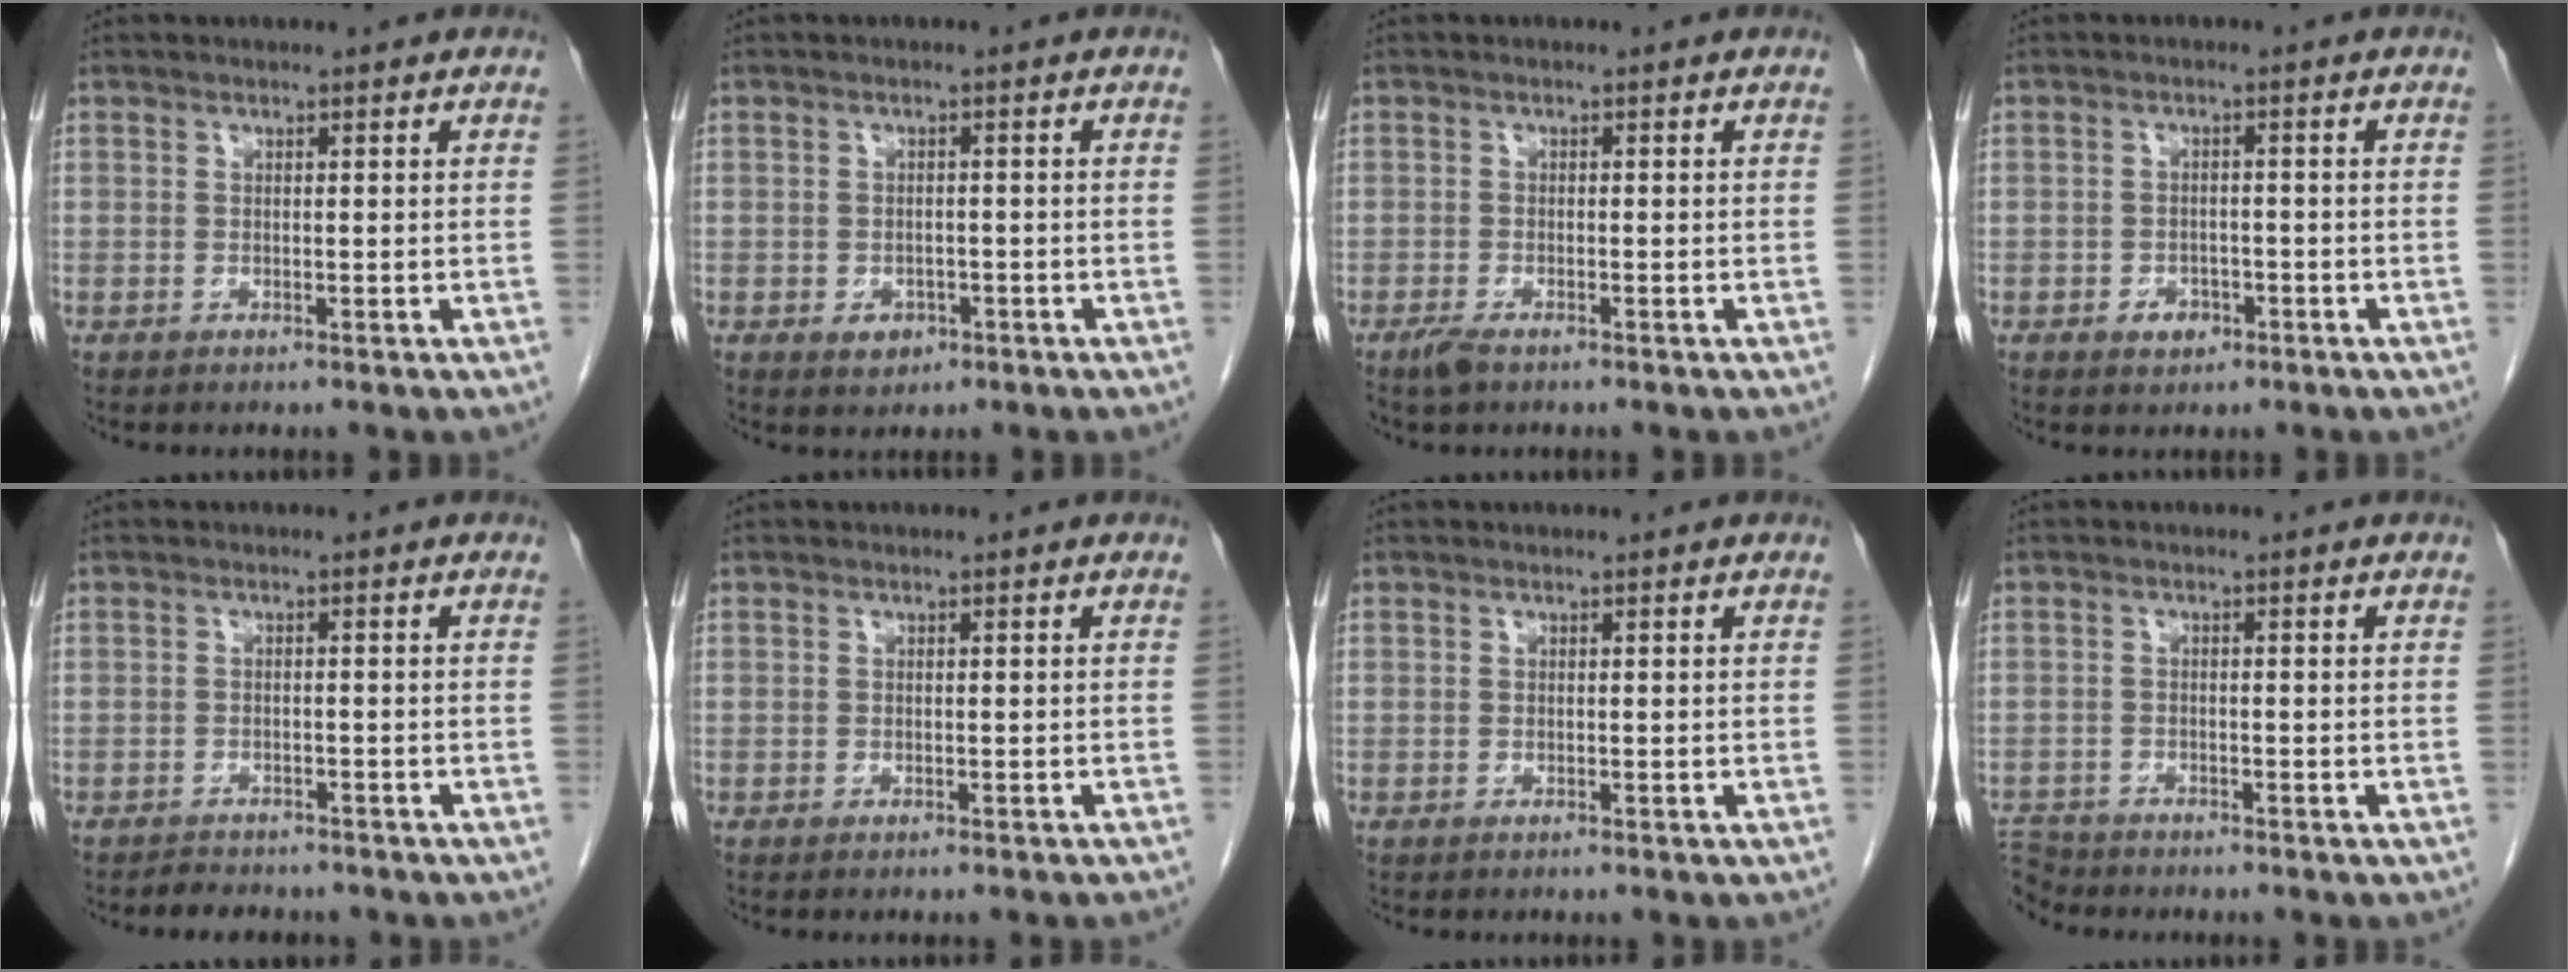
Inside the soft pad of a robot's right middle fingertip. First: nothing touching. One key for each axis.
{"total": 2.4, "fx": -1.2, "fy": 1.8, "fz": 1.1, "tx": -0.011, "ty": 0.004, "tz": -0.009}
{"total": 2.0, "fx": -1.5, "fy": 0.5, "fz": 1.3, "tx": -0.033, "ty": -0.005, "tz": -0.026}
{"total": 2.5, "fx": -1.3, "fy": 1.8, "fz": 1.2, "tx": -0.015, "ty": 0.005, "tz": -0.013}
{"total": 3.8, "fx": -3.4, "fy": 1.4, "fz": 0.9, "tx": -0.024, "ty": -0.006, "tz": -0.046}
{"total": 3.3, "fx": -3.0, "fy": 0.3, "fz": 1.3, "tx": -0.020, "ty": -0.006, "tz": -0.035}
{"total": 0.0}
{"total": 3.9, "fx": -3.8, "fy": 0.6, "fz": -0.3, "tx": 0.009, "ty": -0.009, "tz": -0.073}